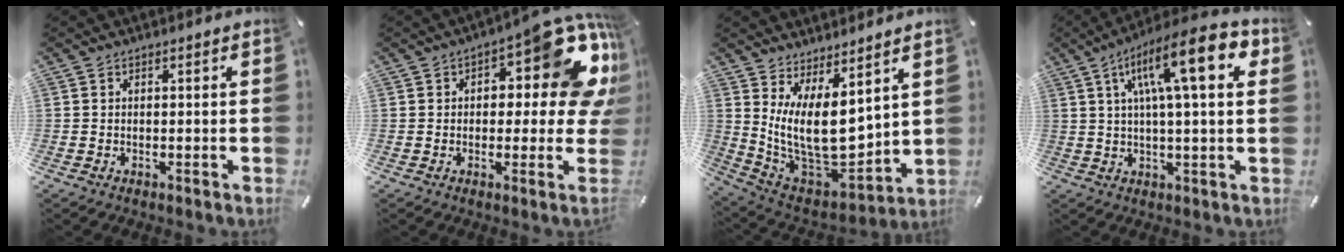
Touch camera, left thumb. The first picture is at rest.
{"total": 15.9, "force": [6.5, 6.0, 13.2], "torque": [-0.157, -0.066, 0.100]}
{"total": 14.9, "force": [4.5, 8.1, 11.7], "torque": [-0.241, -0.080, 0.090]}
{"total": 17.7, "force": [6.8, 4.4, 15.7], "torque": [-0.256, -0.019, 0.103]}